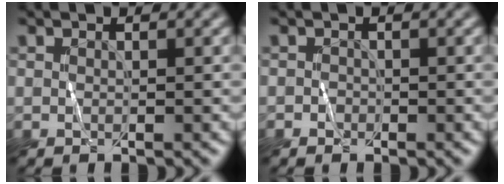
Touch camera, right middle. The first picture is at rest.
{"total": 0.6, "force": [-0.4, 0.4, -0.1], "torque": [0.006, -0.001, -0.008]}